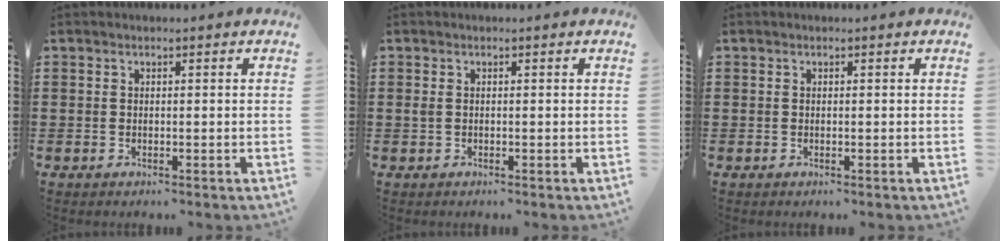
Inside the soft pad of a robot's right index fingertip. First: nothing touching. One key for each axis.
{"total": 0.7, "fx": 0.1, "fy": 0.4, "fz": 0.5, "tx": -0.013, "ty": 0.003, "tz": 0.002}
{"total": 0.0}